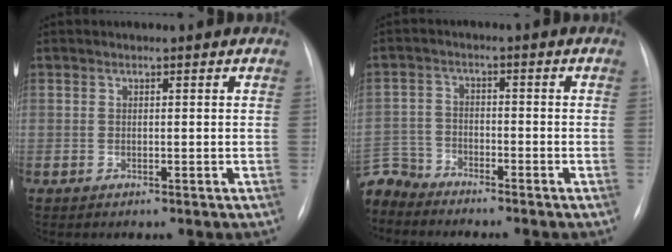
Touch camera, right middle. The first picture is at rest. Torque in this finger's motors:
{"motor_torque": [0.79, -0.84, 0.12, -0.01]}